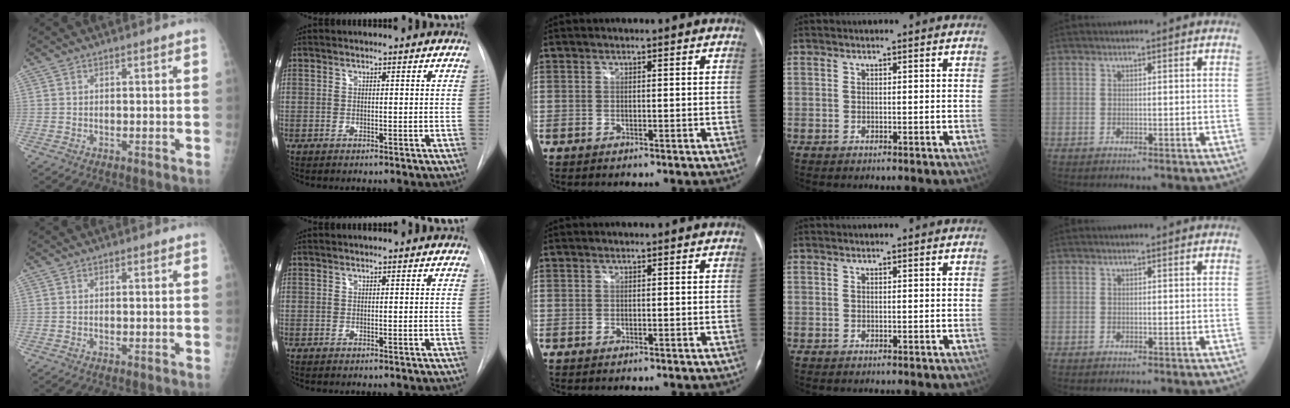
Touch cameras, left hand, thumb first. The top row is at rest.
{}